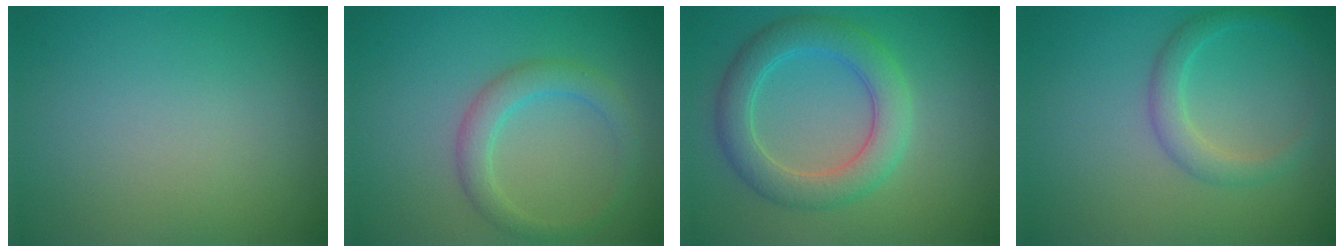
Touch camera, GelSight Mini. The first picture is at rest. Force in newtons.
{"total": 2.8, "press": 2.8, "slide": 0.1}
{"total": 4.8, "press": 4.8, "slide": 0.2}
{"total": 2.3, "press": 2.3, "slide": 0.2}